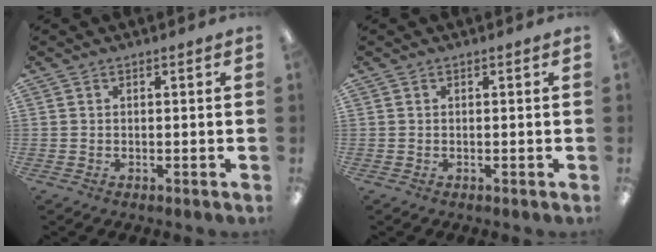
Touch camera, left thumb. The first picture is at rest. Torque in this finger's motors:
{"motor_torque": [-0.44, 0.38, 0.27, 0.16, 0.00]}